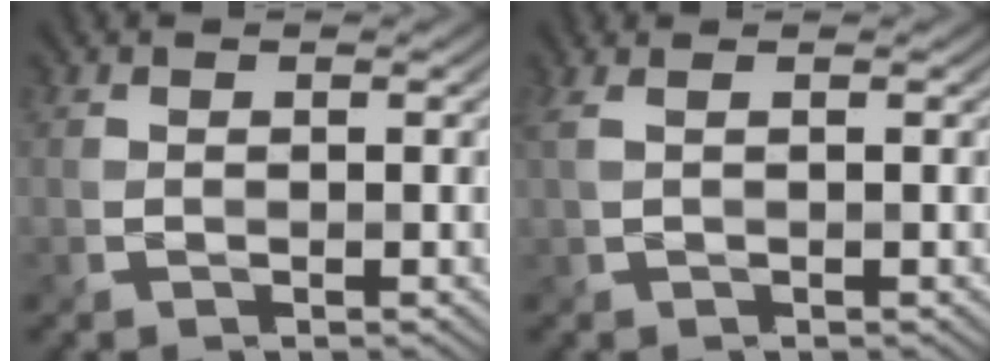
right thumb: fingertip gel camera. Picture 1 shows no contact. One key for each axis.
{"total": 1.9, "fx": 0.8, "fy": 0.4, "fz": 1.6, "tx": -0.044, "ty": 0.006, "tz": 0.017}